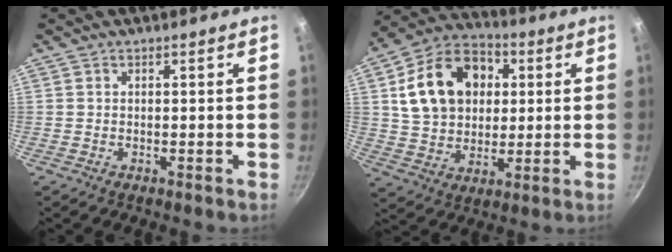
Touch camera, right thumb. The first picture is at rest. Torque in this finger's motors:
{"motor_torque": [-1.28, 2.03, 1.01, 0.07, 0.16]}